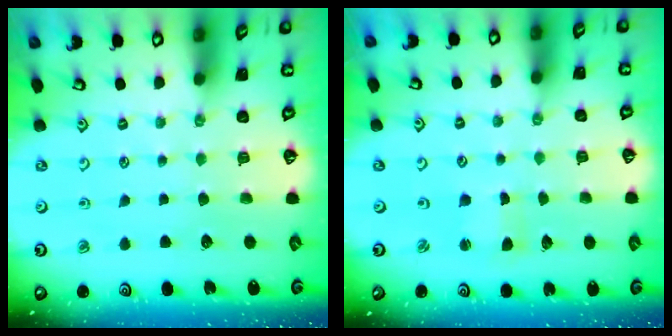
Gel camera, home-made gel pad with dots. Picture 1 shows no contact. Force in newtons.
{"total": 0.9, "press": 0.9, "slide": 0.1}